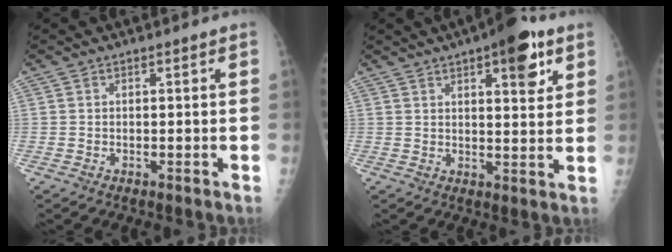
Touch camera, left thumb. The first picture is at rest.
{"total": 10.2, "force": [5.3, 3.6, 7.9], "torque": [-0.084, -0.019, 0.068]}